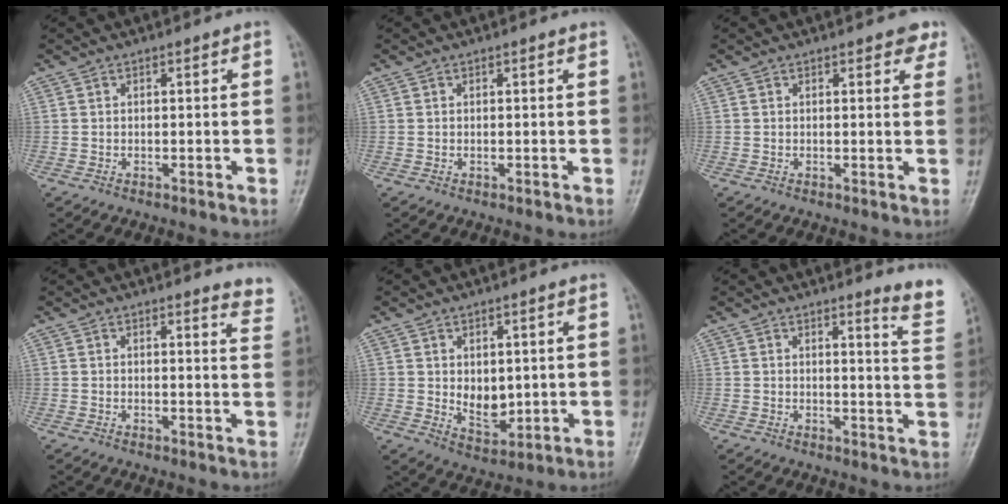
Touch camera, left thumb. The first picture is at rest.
{"total": 0.0}
{"total": 2.9, "force": [2.0, 1.3, 1.6], "torque": [0.005, -0.005, 0.018]}
{"total": 4.9, "force": [4.8, 0.9, 0.7], "torque": [0.010, -0.035, 0.027]}
{"total": 6.0, "force": [0.8, 4.0, 4.4], "torque": [-0.050, -0.018, 0.029]}
{"total": 5.7, "force": [5.0, 0.0, 2.6], "torque": [-0.024, -0.055, 0.044]}